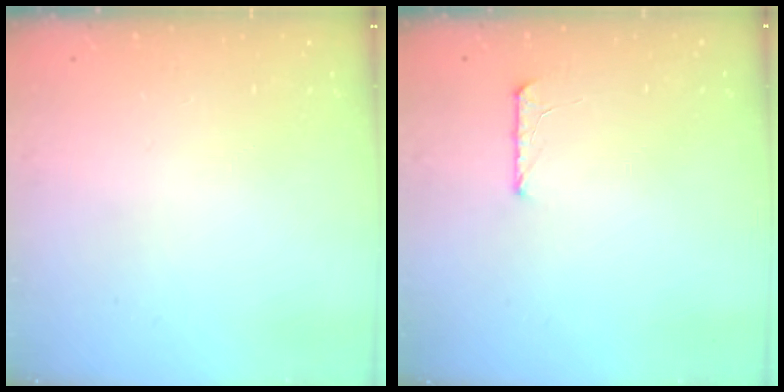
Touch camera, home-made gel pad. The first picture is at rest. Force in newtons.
{"total": 5.2, "press": 5.1, "slide": 0.5}